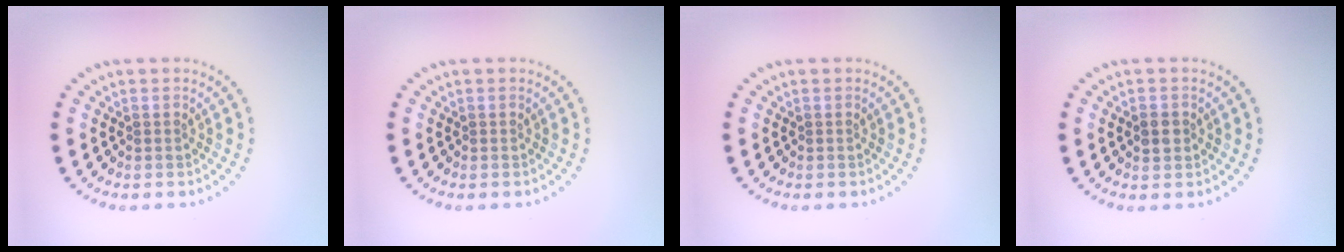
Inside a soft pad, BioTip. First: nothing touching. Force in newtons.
{"total": 0.0}
{"total": 0.0}
{"total": 1.6, "press": 1.6, "slide": 0.3}